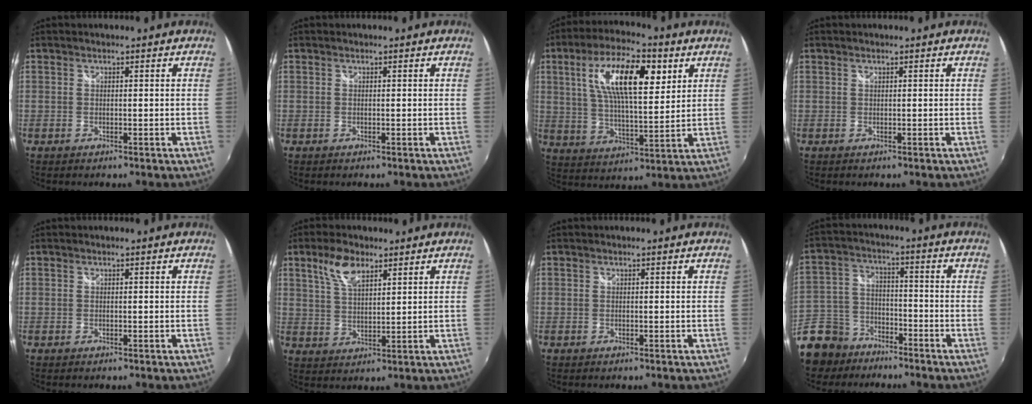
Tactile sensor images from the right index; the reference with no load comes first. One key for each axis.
{"total": 0.0}
{"total": 15.6, "fx": 6.0, "fy": 5.4, "fz": 13.4, "tx": -0.239, "ty": 0.019, "tz": 0.102}
{"total": 0.0}
{"total": 0.0}
{"total": 6.5, "fx": 4.0, "fy": 2.9, "fz": 4.3, "tx": -0.083, "ty": 0.010, "tz": 0.079}
{"total": 0.0}
{"total": 14.5, "fx": -10.3, "fy": 9.3, "fz": 4.4, "tx": -0.138, "ty": 0.012, "tz": -0.178}